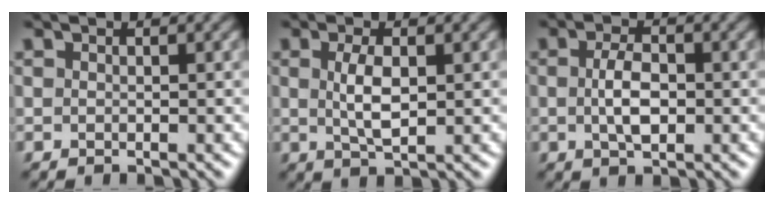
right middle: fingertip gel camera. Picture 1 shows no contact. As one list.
[{"total": 3.0, "force": [0.4, 1.0, 2.8], "torque": [-0.062, -0.002, 0.009]}, {"total": 3.1, "force": [-0.1, 1.5, 2.7], "torque": [-0.056, -0.002, -0.003]}]